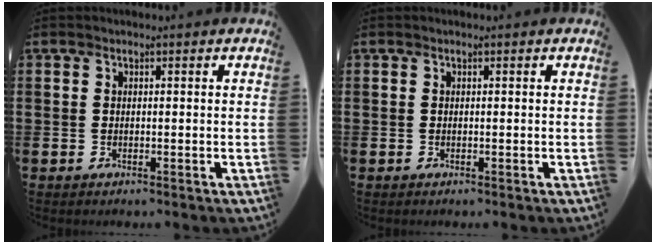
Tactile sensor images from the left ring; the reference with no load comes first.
{"total": 0.0}